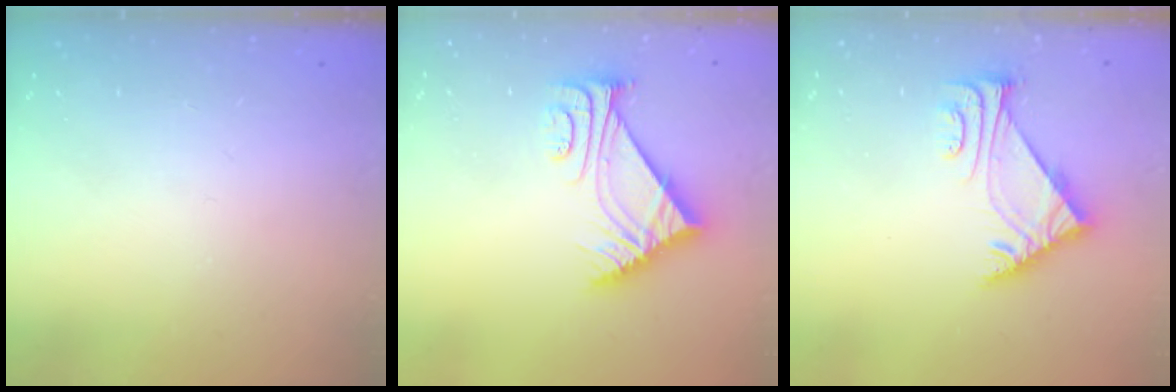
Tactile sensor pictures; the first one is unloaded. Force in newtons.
{"total": 9.8, "press": 9.7, "slide": 0.9}
{"total": 5.7, "press": 5.7, "slide": 1.0}